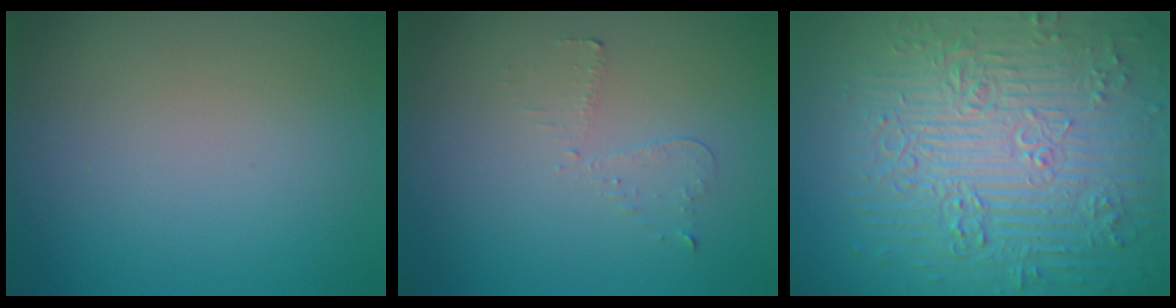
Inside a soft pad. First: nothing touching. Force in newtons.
{"total": 0.9, "press": 0.8, "slide": 0.4}
{"total": 11.2, "press": 7.4, "slide": 8.4}